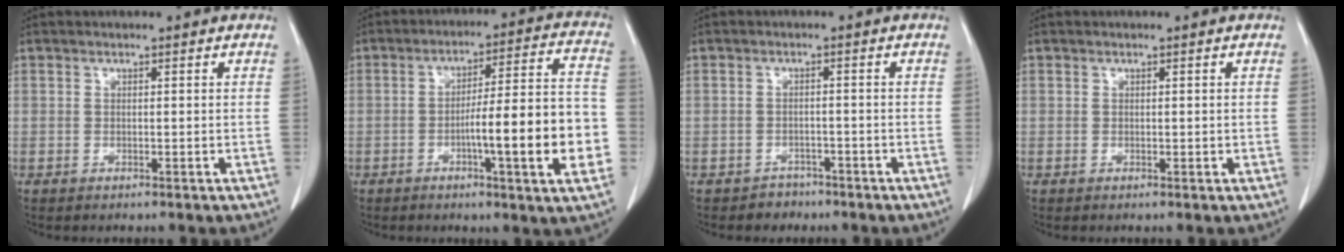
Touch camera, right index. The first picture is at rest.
{"total": 15.4, "force": [-3.8, 1.0, 14.9], "torque": [-0.203, 0.015, -0.056]}
{"total": 2.4, "force": [-1.8, 1.6, -0.3], "torque": [-0.002, 0.008, -0.027]}
{"total": 0.6, "force": [0.1, 0.4, 0.4], "torque": [-0.004, 0.000, 0.004]}